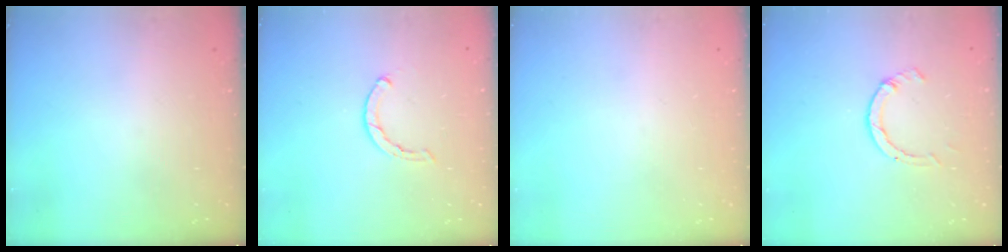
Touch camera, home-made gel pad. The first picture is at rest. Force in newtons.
{"total": 0.5, "press": 0.5, "slide": 0.2}
{"total": 0.0}
{"total": 2.3, "press": 2.3, "slide": 0.3}